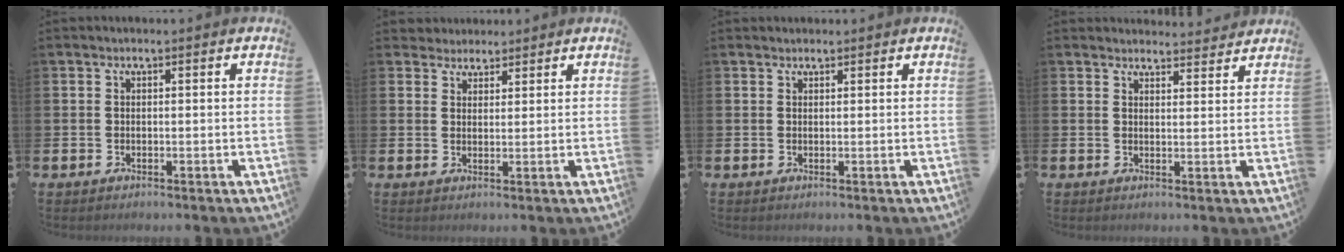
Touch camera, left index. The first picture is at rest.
{"total": 3.1, "force": [2.8, 1.3, -0.4], "torque": [0.004, -0.009, 0.049]}
{"total": 0.9, "force": [0.8, 0.3, -0.1], "torque": [0.017, -0.003, 0.012]}
{"total": 3.0, "force": [3.0, 0.4, -0.2], "torque": [0.013, -0.025, 0.050]}